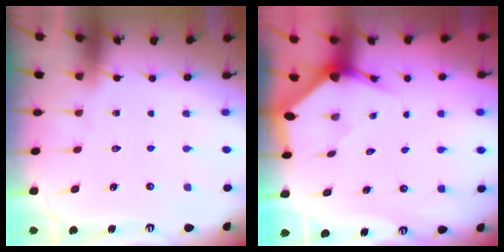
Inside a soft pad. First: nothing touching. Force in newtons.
{"total": 2.9, "press": 2.9, "slide": 0.2}